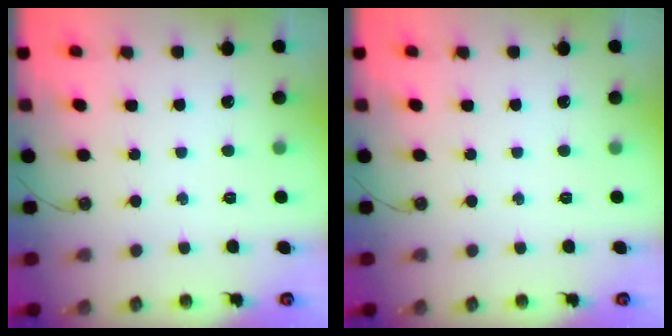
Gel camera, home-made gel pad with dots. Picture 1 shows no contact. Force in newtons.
{"total": 0.0}